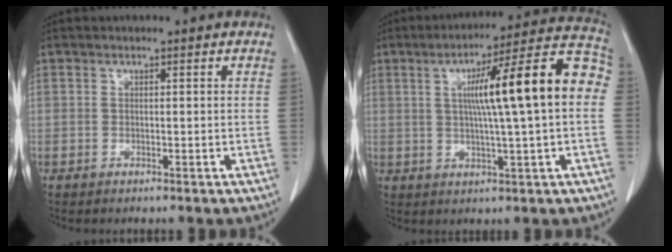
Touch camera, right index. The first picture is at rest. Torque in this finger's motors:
{"motor_torque": [1.37, 0.77, 0.62, 0.10]}